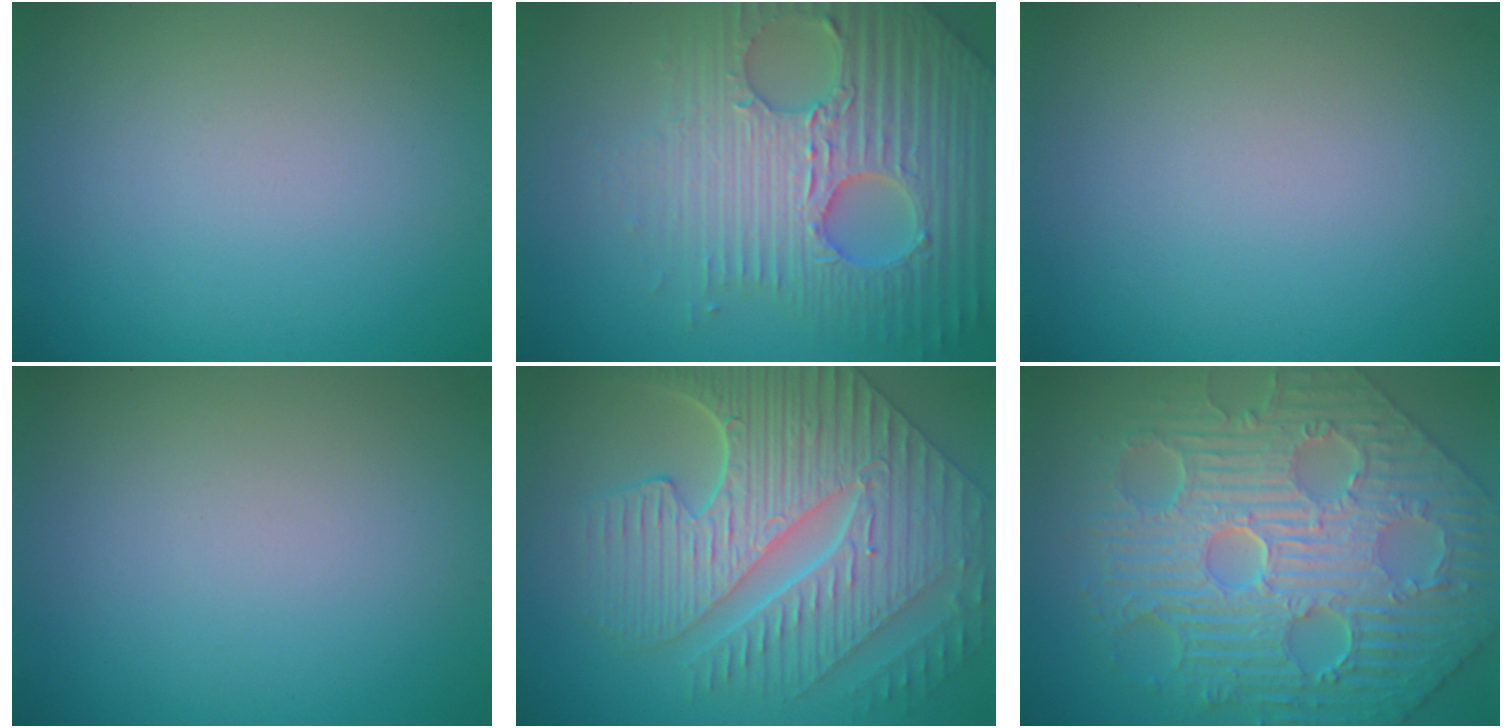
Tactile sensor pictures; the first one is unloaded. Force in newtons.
{"total": 7.3, "press": 7.1, "slide": 1.8}
{"total": 0.0}
{"total": 0.0}
{"total": 10.0, "press": 7.5, "slide": 6.7}
{"total": 11.9, "press": 8.0, "slide": 8.8}